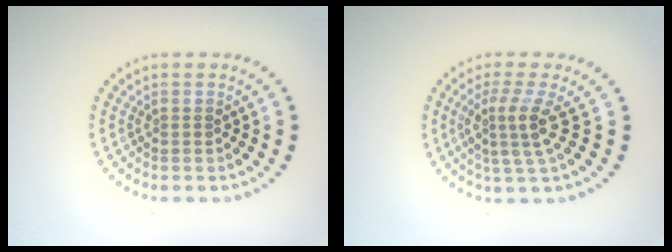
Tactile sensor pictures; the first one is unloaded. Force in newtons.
{"total": 3.1, "press": 2.3, "slide": 2.1}